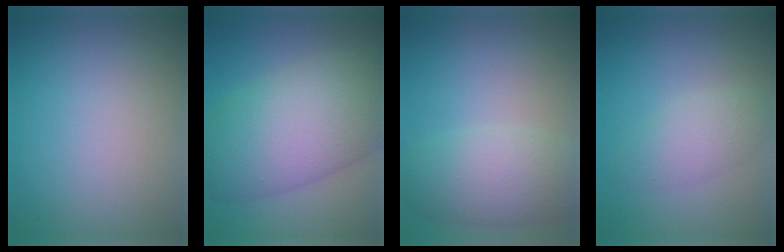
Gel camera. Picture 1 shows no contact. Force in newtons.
{"total": 10.7, "press": 10.7, "slide": 0.5}
{"total": 5.2, "press": 5.2, "slide": 0.5}
{"total": 2.7, "press": 2.7, "slide": 0.2}